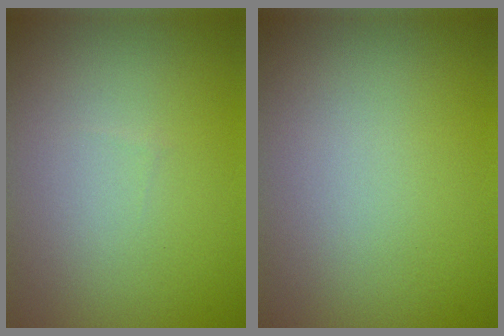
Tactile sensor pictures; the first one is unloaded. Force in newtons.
{"total": 0.0}